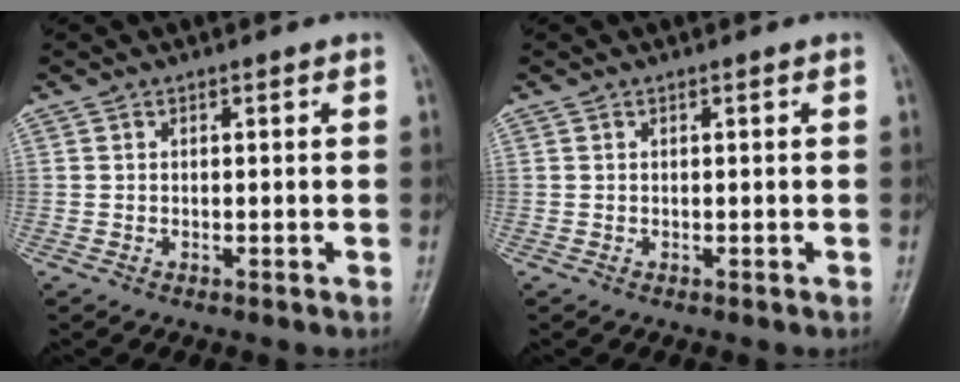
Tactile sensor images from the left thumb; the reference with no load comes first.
{"total": 0.0}